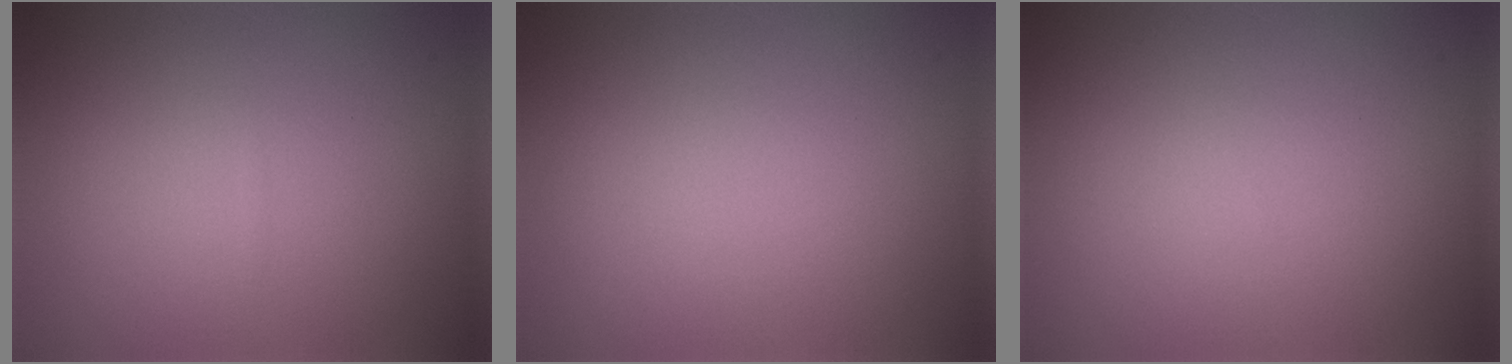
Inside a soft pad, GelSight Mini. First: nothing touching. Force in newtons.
{"total": 0.0}
{"total": 0.0}